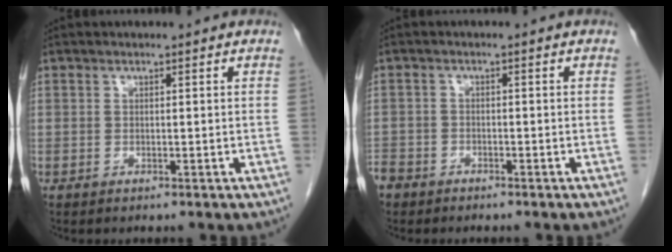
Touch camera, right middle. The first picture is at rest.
{"total": 4.6, "force": [-3.7, 2.6, 0.8], "torque": [-0.022, 0.000, -0.071]}